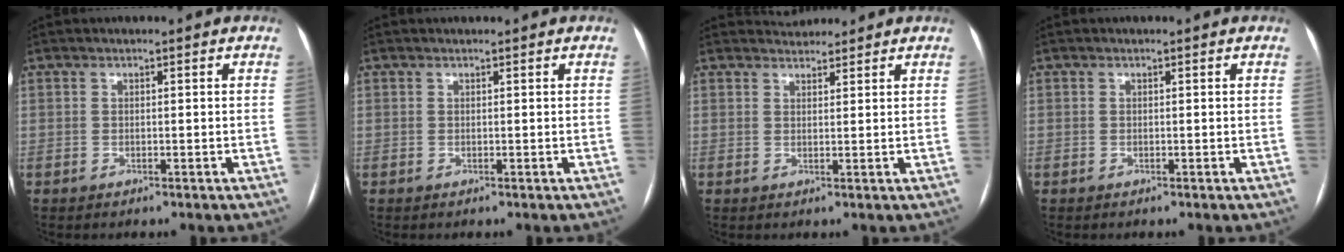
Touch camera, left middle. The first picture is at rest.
{"total": 0.7, "force": [0.7, 0.1, 0.2], "torque": [-0.007, 0.011, 0.013]}
{"total": 2.6, "force": [2.5, 0.5, -0.2], "torque": [-0.003, 0.014, 0.043]}
{"total": 0.0}